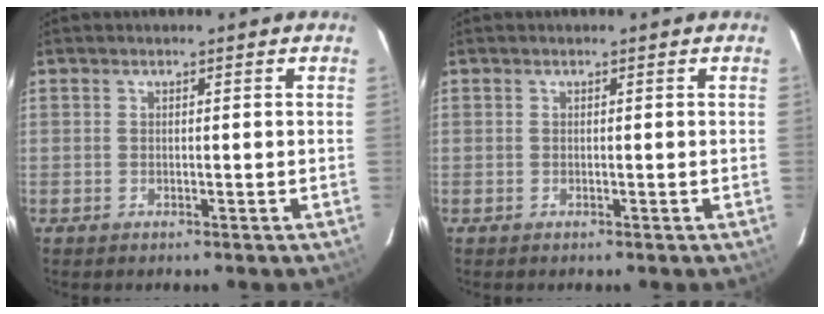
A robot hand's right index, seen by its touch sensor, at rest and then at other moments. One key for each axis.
{"total": 0.0}